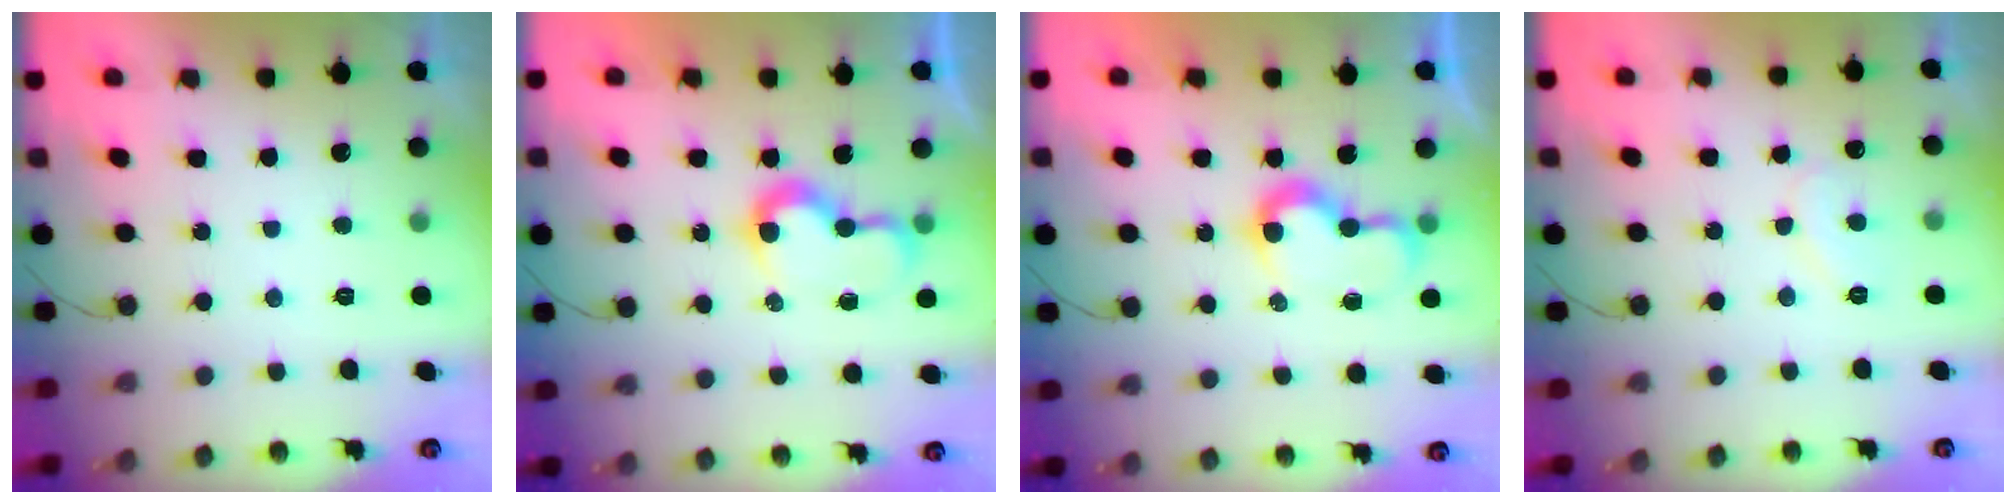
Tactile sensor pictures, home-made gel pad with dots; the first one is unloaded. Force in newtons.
{"total": 7.4, "press": 7.4, "slide": 0.2}
{"total": 7.4, "press": 7.4, "slide": 0.2}
{"total": 8.3, "press": 8.3, "slide": 0.5}